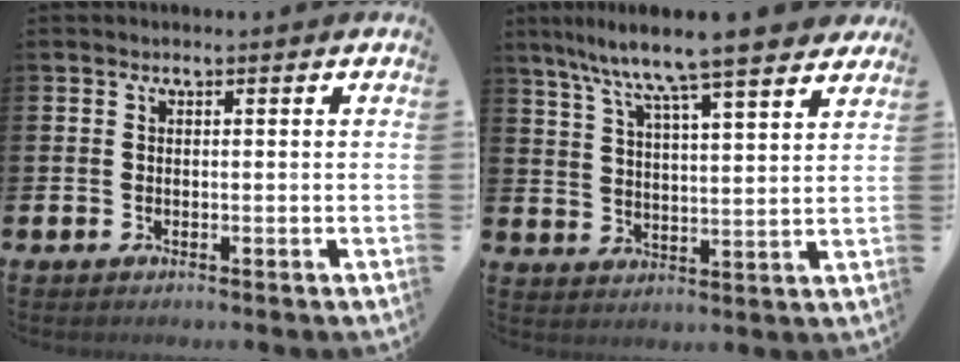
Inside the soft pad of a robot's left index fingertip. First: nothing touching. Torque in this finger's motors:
{"motor_torque": [0.56, -0.64, 1.05, 0.21]}